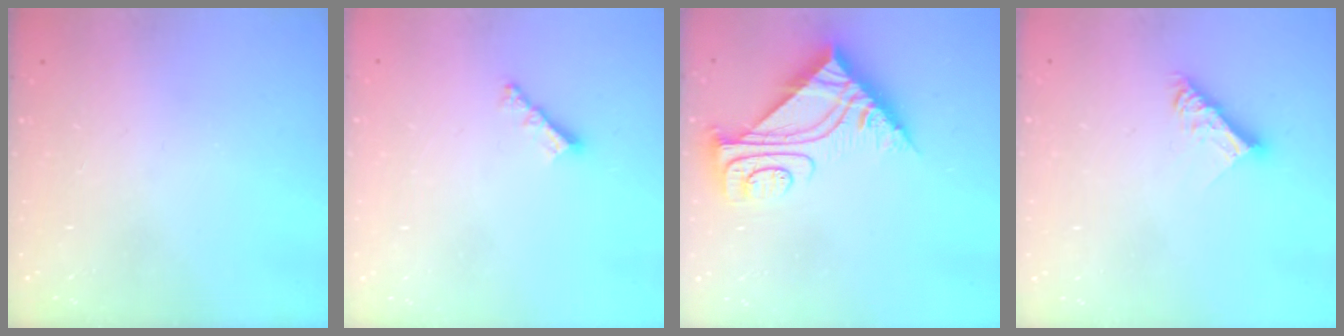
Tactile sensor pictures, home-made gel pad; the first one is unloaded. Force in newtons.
{"total": 3.8, "press": 3.8, "slide": 0.2}
{"total": 8.9, "press": 8.8, "slide": 0.7}
{"total": 8.9, "press": 8.9, "slide": 0.7}